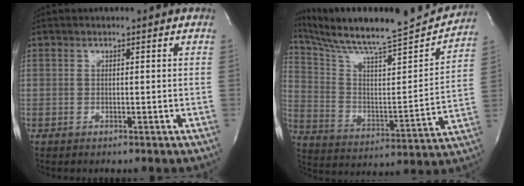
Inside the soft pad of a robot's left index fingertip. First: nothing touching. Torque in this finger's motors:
{"motor_torque": [0.30, -0.53, 0.24, 0.05]}